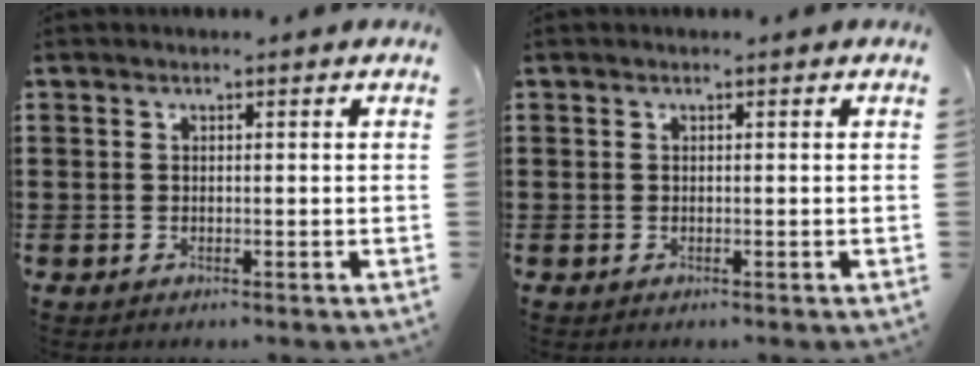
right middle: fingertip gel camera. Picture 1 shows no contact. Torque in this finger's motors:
{"motor_torque": [0.09, -0.12, 0.01, 0.00]}